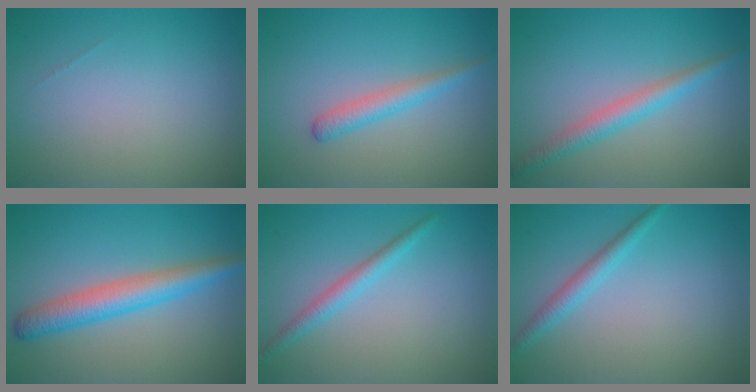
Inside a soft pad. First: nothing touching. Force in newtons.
{"total": 2.1, "press": 2.1, "slide": 0.0}
{"total": 2.6, "press": 2.6, "slide": 0.0}
{"total": 4.4, "press": 4.4, "slide": 0.1}
{"total": 2.0, "press": 1.9, "slide": 0.1}
{"total": 1.9, "press": 1.9, "slide": 0.0}